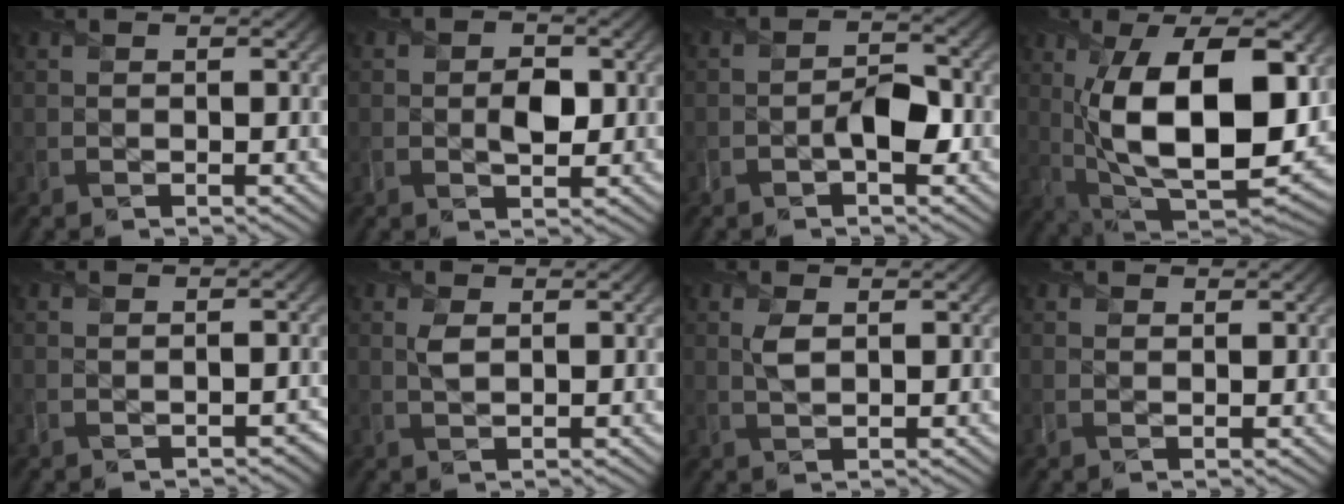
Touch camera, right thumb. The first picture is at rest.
{"total": 2.7, "force": [-0.2, 1.7, 2.1], "torque": [-0.036, -0.007, -0.006]}
{"total": 3.7, "force": [-1.6, 1.7, 2.9], "torque": [-0.047, 0.004, -0.031]}
{"total": 17.1, "force": [2.0, 8.3, 14.9], "torque": [-0.255, -0.010, 0.036]}
{"total": 1.5, "force": [-1.1, 0.8, 0.5], "torque": [-0.006, -0.010, -0.014]}
{"total": 1.6, "force": [0.6, 0.7, 1.4], "torque": [-0.037, 0.002, 0.010]}
{"total": 2.0, "force": [0.6, 0.8, 1.7], "torque": [-0.042, 0.002, 0.012]}
{"total": 0.7, "force": [0.6, 0.2, 0.3], "torque": [-0.009, -0.001, 0.009]}